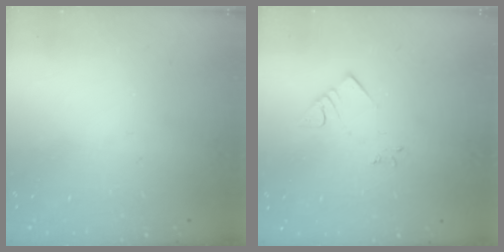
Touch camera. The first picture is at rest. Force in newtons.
{"total": 2.3, "press": 2.3, "slide": 0.3}